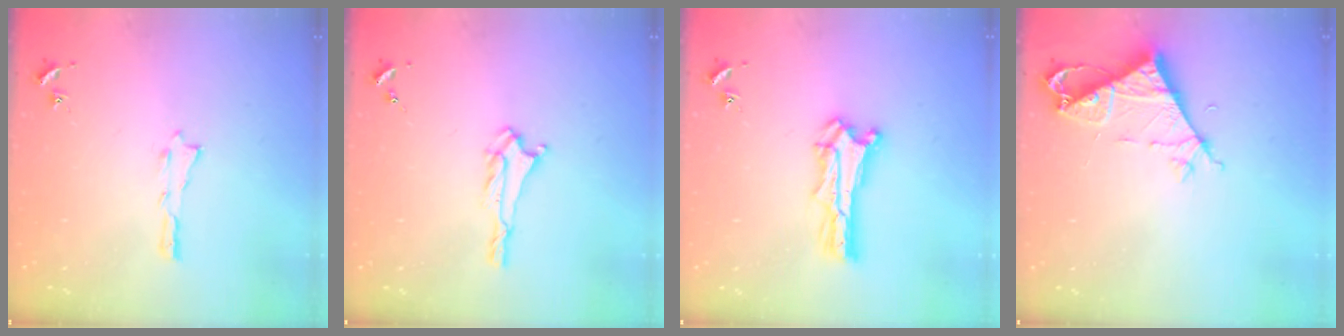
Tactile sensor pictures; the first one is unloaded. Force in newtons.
{"total": 1.9, "press": 1.9, "slide": 0.4}
{"total": 1.4, "press": 1.4, "slide": 0.2}
{"total": 6.9, "press": 6.9, "slide": 0.5}